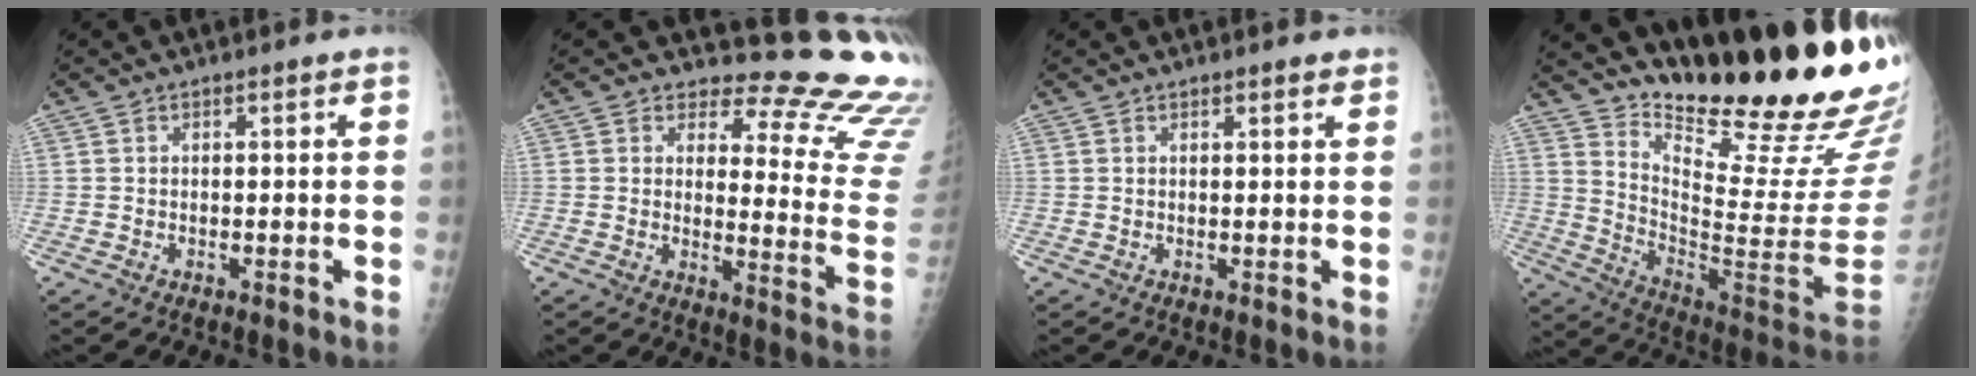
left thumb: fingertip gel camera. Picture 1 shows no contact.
{"total": 18.7, "force": [17.4, 4.5, 5.1], "torque": [-0.012, -0.188, 0.175]}
{"total": 1.7, "force": [1.4, 0.4, 0.9], "torque": [-0.006, -0.002, 0.017]}
{"total": 28.2, "force": [22.3, 4.8, 16.6], "torque": [-0.224, -0.173, 0.327]}